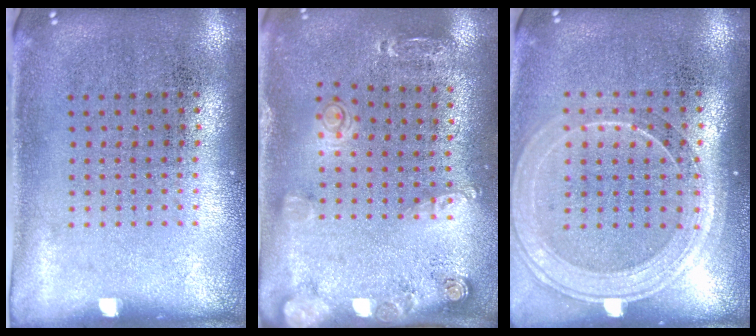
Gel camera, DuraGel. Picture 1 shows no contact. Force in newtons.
{"total": 1.5, "press": 1.4, "slide": 0.6}
{"total": 1.7, "press": 1.5, "slide": 0.7}